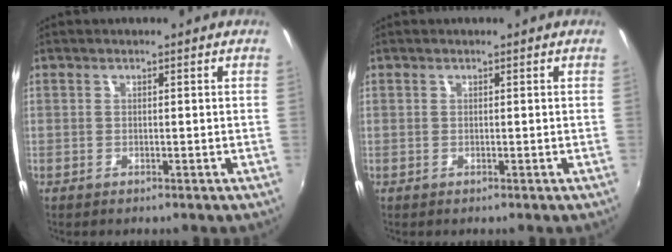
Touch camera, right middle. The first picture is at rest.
{"total": 0.0}